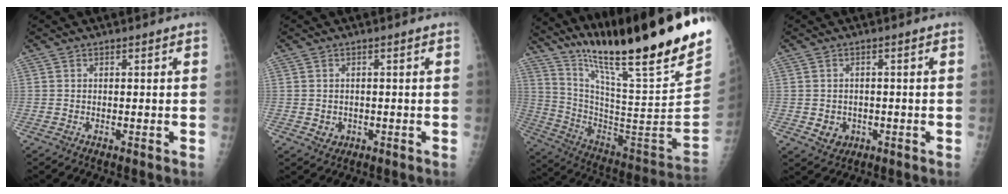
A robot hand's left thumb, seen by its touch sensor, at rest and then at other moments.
{"total": 1.9, "force": [-0.2, 1.7, 0.8], "torque": [-0.007, 0.001, 0.004]}
{"total": 30.9, "force": [23.4, 1.0, 20.1], "torque": [-0.310, -0.149, 0.373]}
{"total": 3.4, "force": [-0.7, 3.0, 1.4], "torque": [-0.010, 0.001, 0.001]}